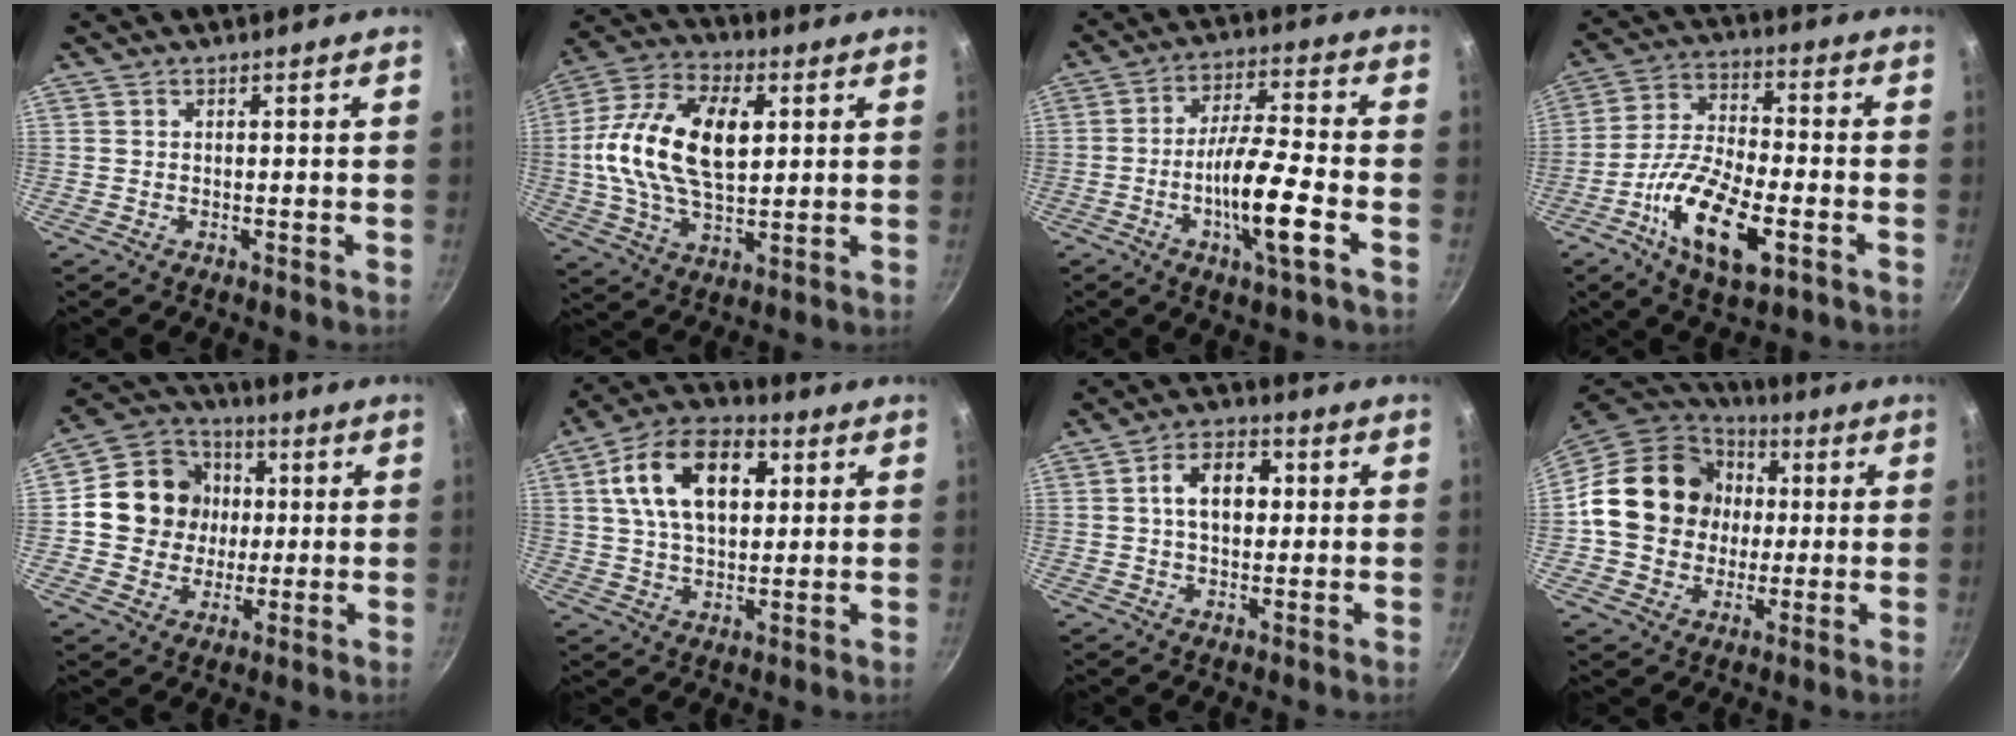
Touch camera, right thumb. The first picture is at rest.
{"total": 18.7, "force": [2.8, 10.6, 15.1], "torque": [-0.278, 0.012, 0.039]}
{"total": 12.4, "force": [-4.1, 2.0, 11.5], "torque": [-0.204, 0.023, -0.079]}
{"total": 16.3, "force": [-6.2, 6.6, 13.6], "torque": [-0.254, 0.023, -0.121]}
{"total": 14.4, "force": [1.1, 13.1, 5.9], "torque": [-0.070, 0.018, 0.010]}
{"total": 16.6, "force": [4.9, 10.1, 12.2], "torque": [-0.186, 0.006, 0.074]}
{"total": 8.6, "force": [1.3, 5.8, 6.3], "torque": [-0.076, 0.014, 0.012]}
{"total": 18.8, "force": [1.4, 16.1, 9.7], "torque": [-0.142, 0.026, 0.019]}